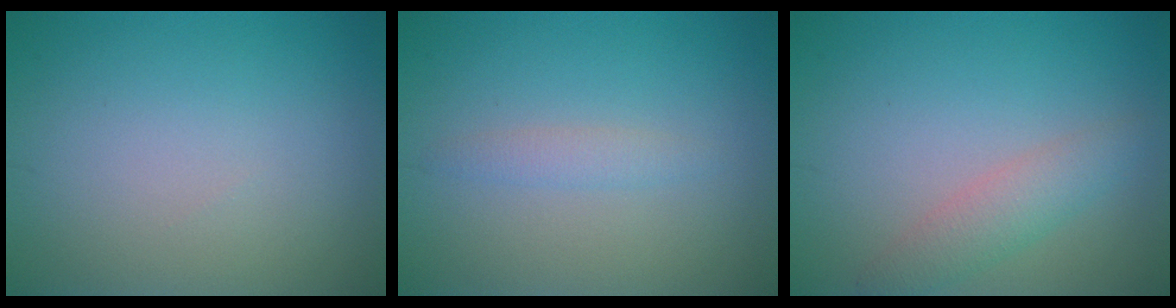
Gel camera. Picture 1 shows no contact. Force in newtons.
{"total": 1.3, "press": 1.3, "slide": 0.2}
{"total": 2.6, "press": 2.6, "slide": 0.1}